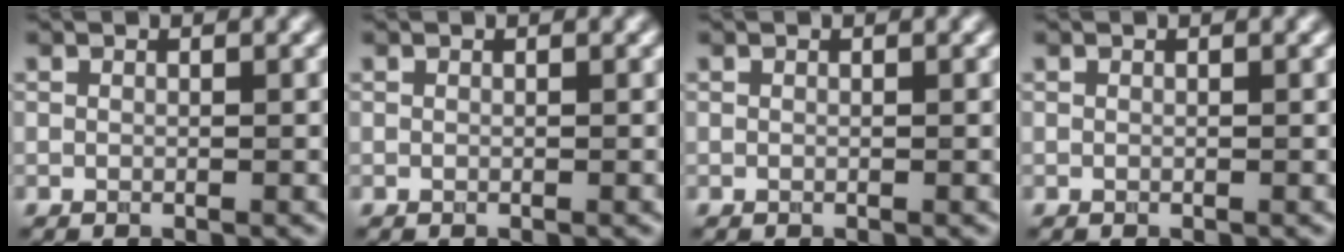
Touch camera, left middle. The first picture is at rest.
{"total": 0.0}
{"total": 0.0}
{"total": 0.0}